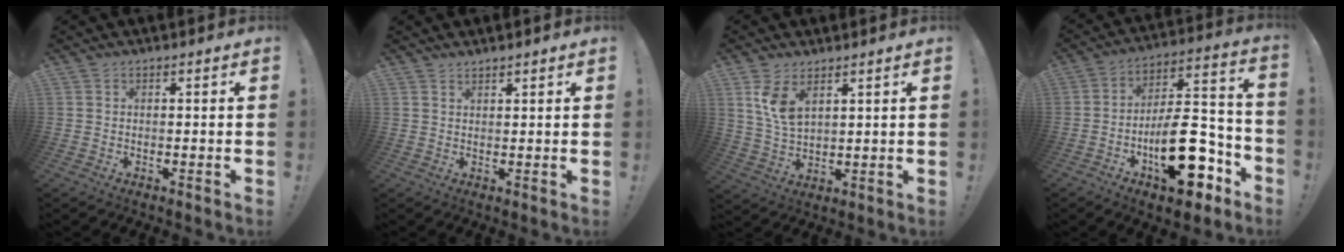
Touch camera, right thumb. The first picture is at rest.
{"total": 1.4, "force": [1.4, 0.3, 0.2], "torque": [0.000, -0.007, 0.025]}
{"total": 7.7, "force": [4.5, 3.7, 5.0], "torque": [-0.095, -0.025, 0.081]}
{"total": 20.9, "force": [-8.5, 10.0, 16.3], "torque": [-0.238, 0.068, -0.122]}